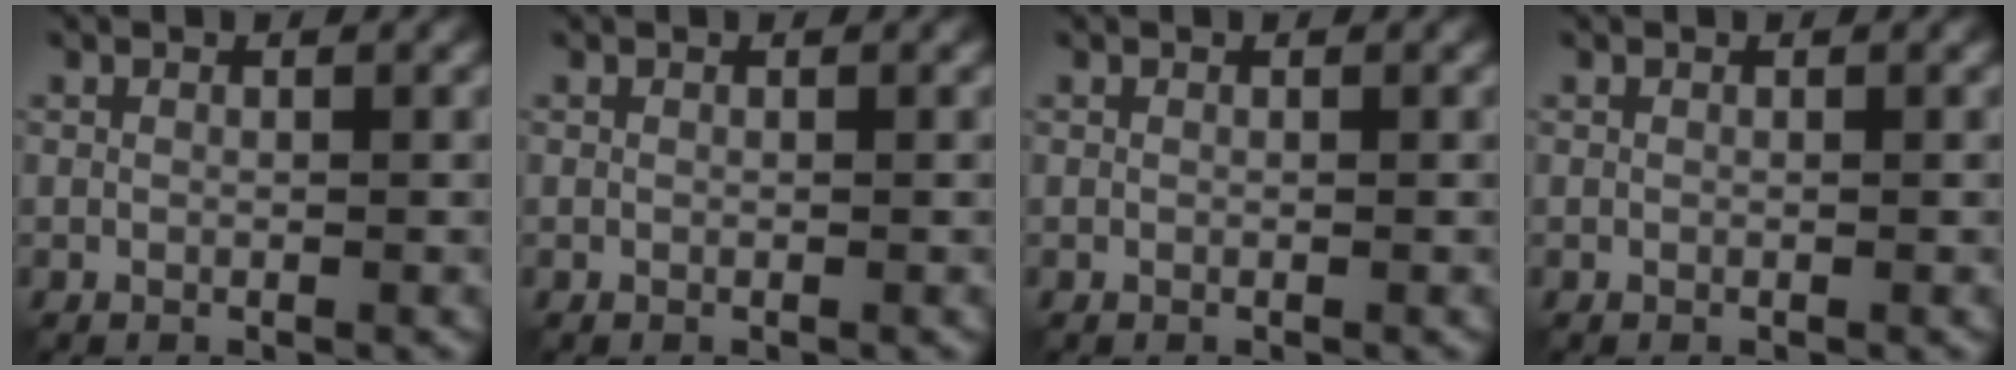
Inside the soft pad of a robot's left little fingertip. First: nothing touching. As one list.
[{"total": 0.0}, {"total": 0.0}, {"total": 0.0}]